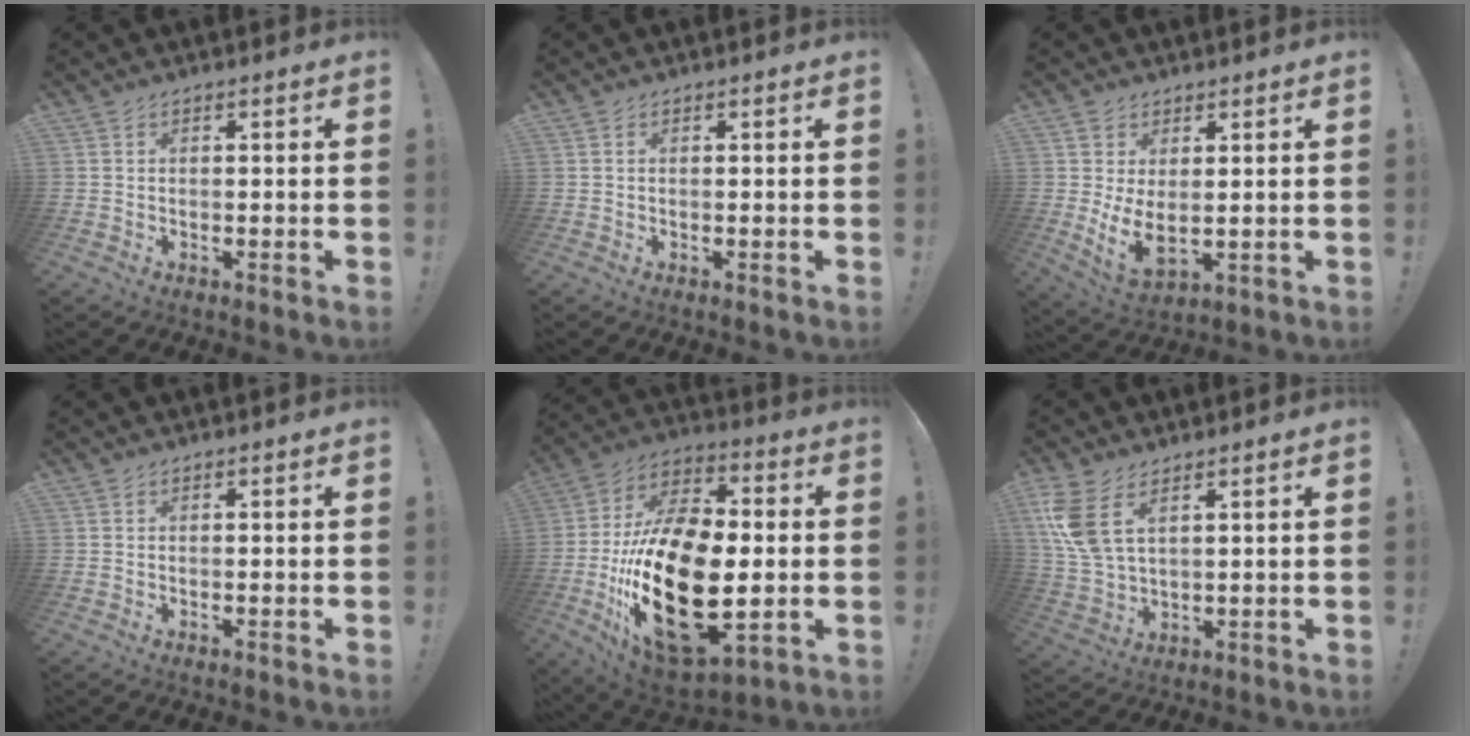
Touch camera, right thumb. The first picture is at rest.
{"total": 0.0}
{"total": 6.8, "force": [2.2, 3.8, 5.1], "torque": [-0.091, -0.023, 0.047]}
{"total": 0.0}
{"total": 30.2, "force": [-4.8, 16.7, 24.7], "torque": [-0.474, 0.019, -0.066]}
{"total": 9.8, "force": [4.9, 4.6, 7.1], "torque": [-0.148, -0.023, 0.093]}